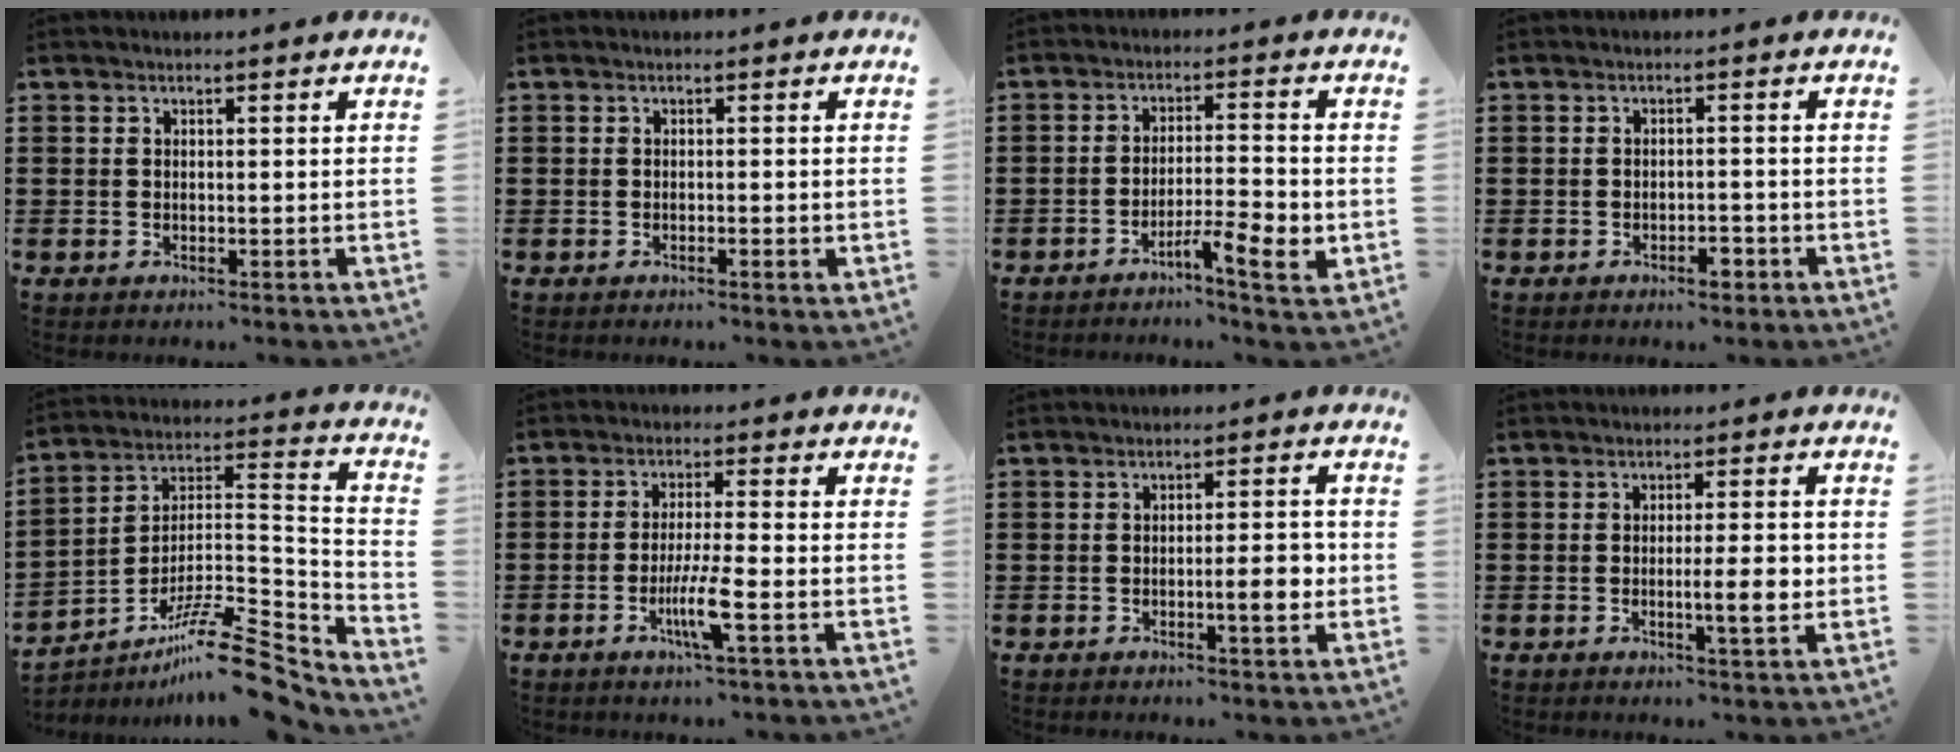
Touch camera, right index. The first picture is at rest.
{"total": 0.8, "force": [-0.4, 0.1, 0.7], "torque": [-0.013, -0.004, -0.006]}
{"total": 6.2, "force": [-3.6, 0.6, 5.0], "torque": [-0.078, -0.003, -0.062]}
{"total": 2.3, "force": [-1.6, 0.8, 1.4], "torque": [-0.026, 0.001, -0.032]}
{"total": 13.0, "force": [-9.7, 3.2, 8.1], "torque": [-0.128, 0.032, -0.175]}
{"total": 6.0, "force": [-2.4, 0.0, 5.5], "torque": [-0.110, -0.020, -0.045]}
{"total": 4.4, "force": [-1.0, 0.8, 4.2], "torque": [-0.055, -0.004, -0.023]}
{"total": 4.8, "force": [-0.7, 0.5, 4.7], "torque": [-0.072, -0.004, -0.018]}